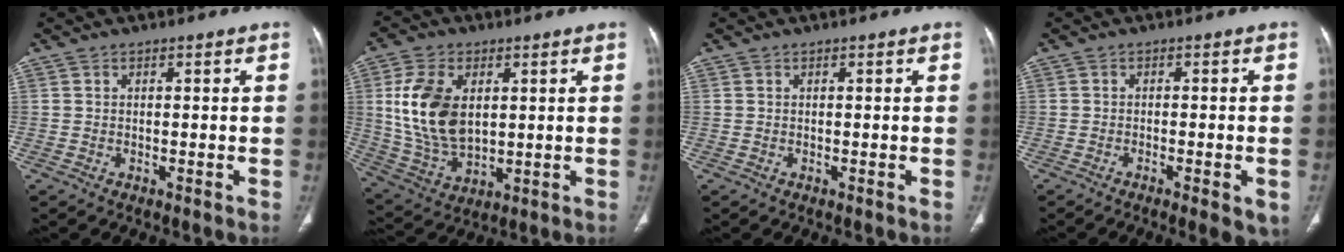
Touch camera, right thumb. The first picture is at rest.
{"total": 15.0, "force": [2.9, 9.3, 11.4], "torque": [-0.216, -0.012, 0.066]}
{"total": 0.0}
{"total": 6.1, "force": [-3.0, 1.4, 5.1], "torque": [-0.066, -0.004, -0.041]}